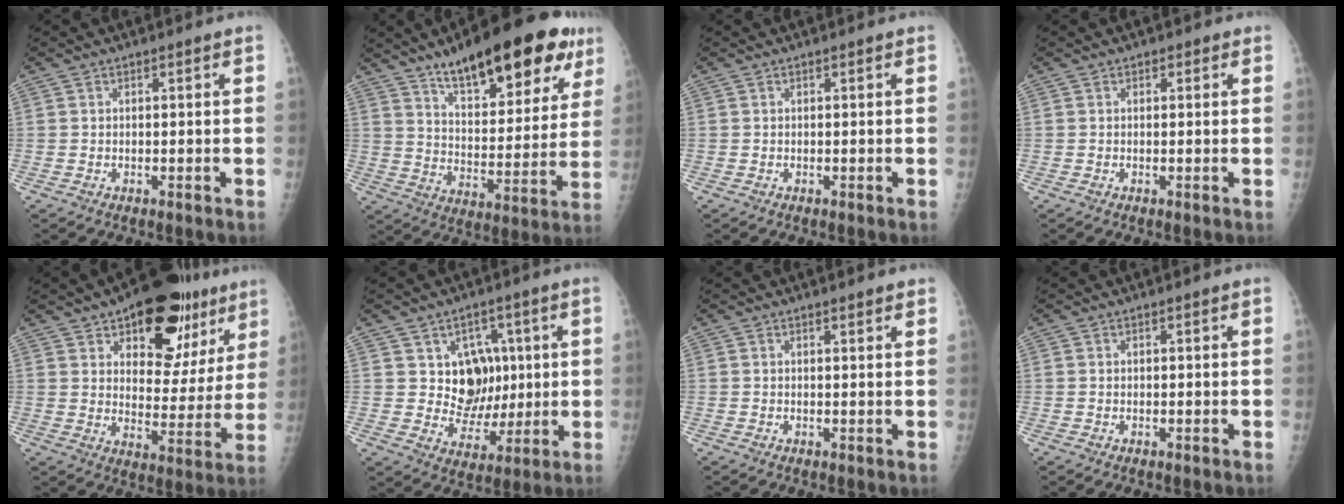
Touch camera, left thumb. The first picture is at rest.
{"total": 24.8, "force": [15.4, 8.8, 17.4], "torque": [-0.210, -0.045, 0.230]}
{"total": 0.0}
{"total": 0.8, "force": [0.4, 0.6, 0.3], "torque": [0.006, -0.001, 0.002]}
{"total": 22.0, "force": [12.4, 11.0, 14.5], "torque": [-0.149, -0.033, 0.179]}
{"total": 9.8, "force": [2.5, 8.3, 4.6], "torque": [-0.021, -0.011, 0.052]}
{"total": 1.7, "force": [1.3, 0.3, 0.9], "torque": [-0.009, -0.003, 0.018]}
{"total": 0.0}